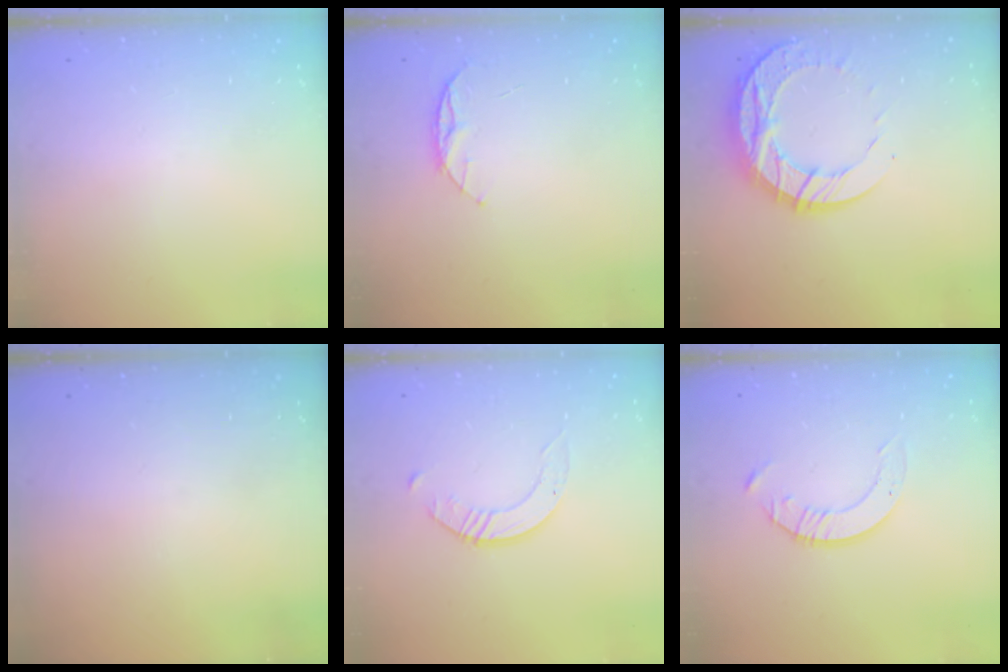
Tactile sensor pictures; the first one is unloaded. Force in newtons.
{"total": 6.0, "press": 5.9, "slide": 0.6}
{"total": 13.8, "press": 13.7, "slide": 1.1}
{"total": 0.0}
{"total": 1.6, "press": 1.6, "slide": 0.2}
{"total": 4.2, "press": 4.2, "slide": 0.5}